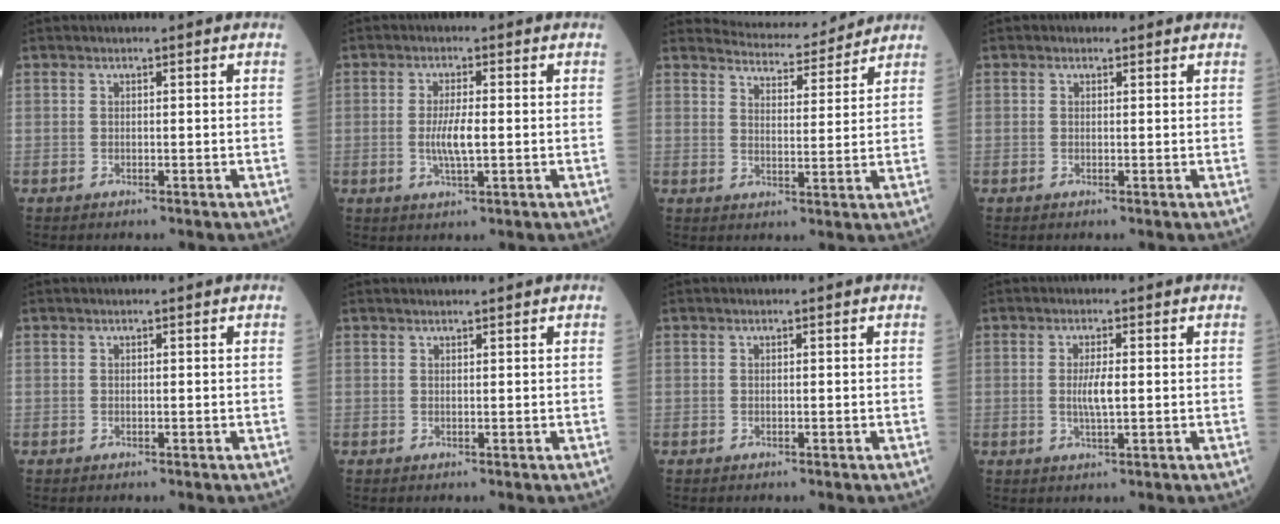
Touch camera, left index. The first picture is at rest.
{"total": 4.1, "force": [-1.2, 0.6, 3.9], "torque": [-0.078, -0.010, -0.024]}
{"total": 8.0, "force": [7.9, 1.2, 0.4], "torque": [-0.007, 0.005, 0.102]}
{"total": 0.6, "force": [-0.4, 0.5, -0.2], "torque": [0.005, -0.005, -0.017]}
{"total": 0.0}
{"total": 0.8, "force": [0.8, 0.1, 0.3], "torque": [0.003, 0.011, 0.008]}
{"total": 0.0}
{"total": 3.0, "force": [-0.8, 0.4, 2.8], "torque": [-0.054, -0.007, -0.016]}